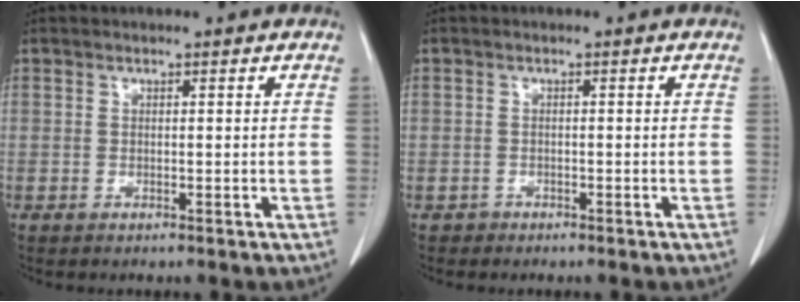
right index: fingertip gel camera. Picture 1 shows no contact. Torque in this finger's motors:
{"motor_torque": [-1.61, 0.13, -1.05, -0.21]}